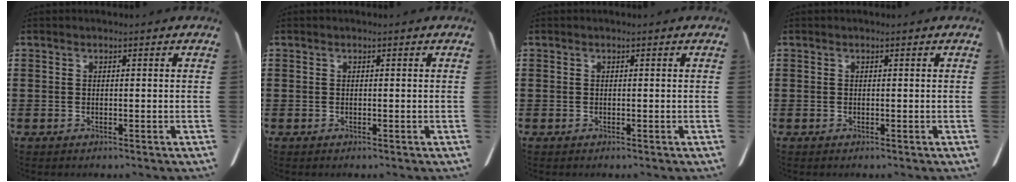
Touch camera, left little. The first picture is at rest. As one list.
[{"total": 0.0}, {"total": 0.0}, {"total": 0.0}]